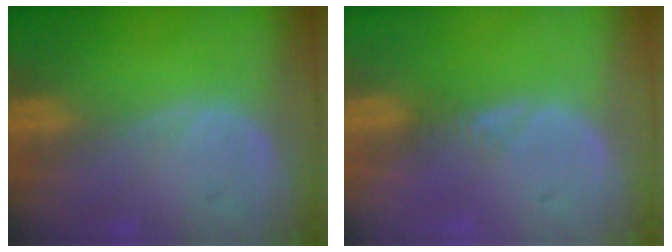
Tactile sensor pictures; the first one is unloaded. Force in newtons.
{"total": 1.2, "press": 1.0, "slide": 0.6}